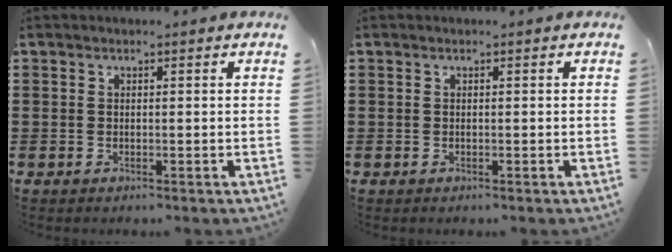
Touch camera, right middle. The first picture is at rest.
{"total": 0.0}